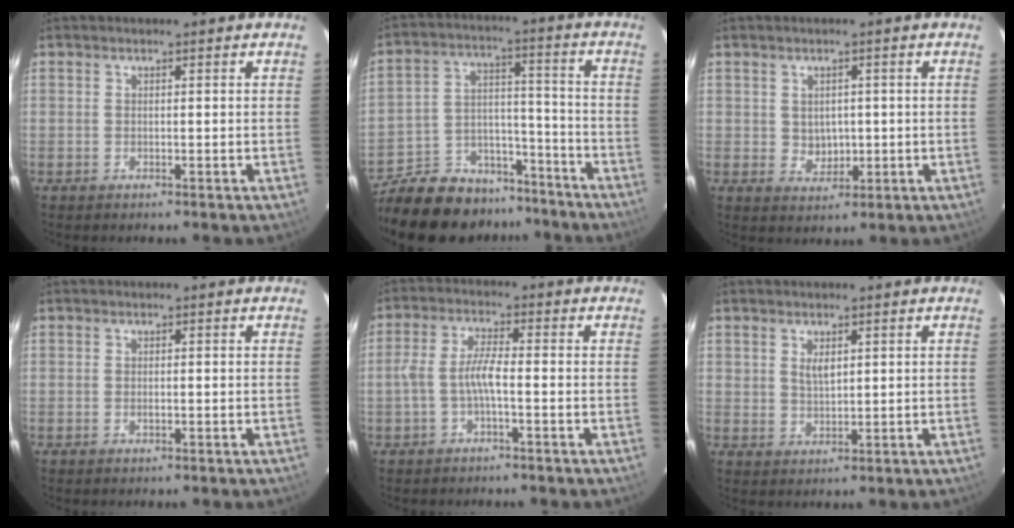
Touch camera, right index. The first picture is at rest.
{"total": 19.5, "force": [-15.8, 9.5, 6.2], "torque": [-0.151, 0.049, -0.228]}
{"total": 3.6, "force": [0.2, 3.3, 1.5], "torque": [-0.026, 0.000, 0.012]}
{"total": 0.6, "force": [-0.1, 0.4, 0.4], "torque": [-0.009, -0.002, -0.001]}
{"total": 4.5, "force": [-1.6, 0.8, 4.2], "torque": [-0.095, 0.010, -0.031]}
{"total": 2.9, "force": [1.3, 1.7, 1.9], "torque": [-0.030, 0.001, 0.024]}